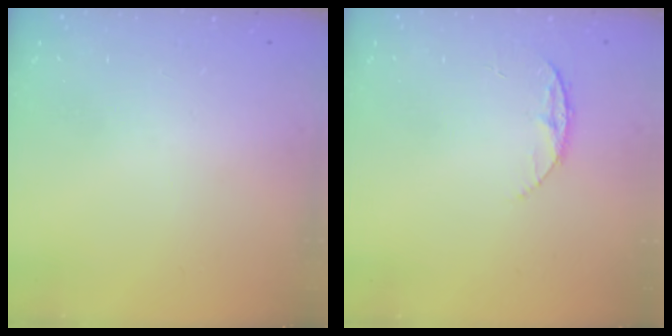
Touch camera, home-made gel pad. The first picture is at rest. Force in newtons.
{"total": 6.5, "press": 6.5, "slide": 0.7}